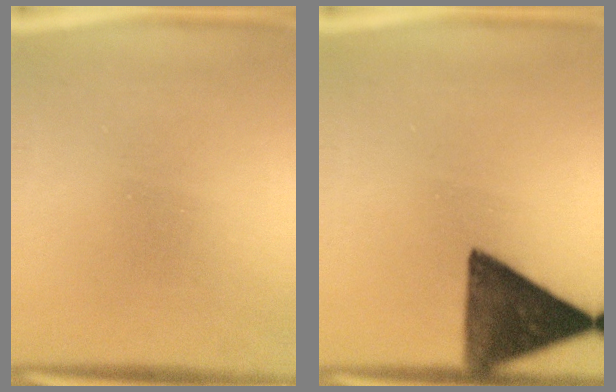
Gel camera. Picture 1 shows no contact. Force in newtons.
{"total": 14.1}